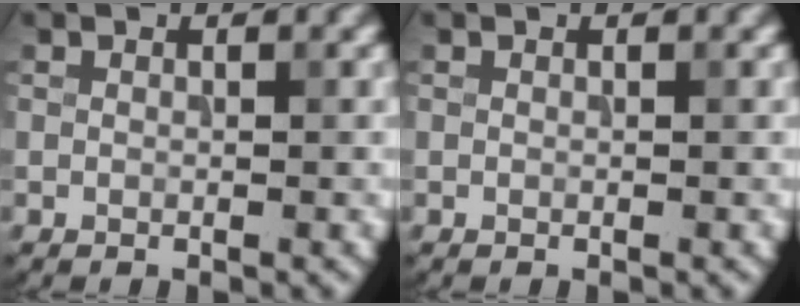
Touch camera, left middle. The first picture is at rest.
{"total": 0.0}